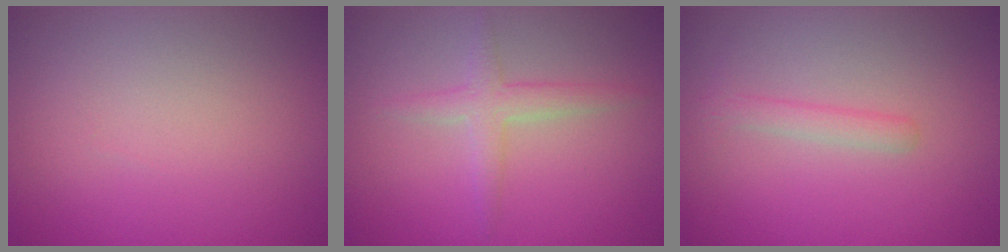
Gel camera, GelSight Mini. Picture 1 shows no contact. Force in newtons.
{"total": 2.2, "press": 2.2, "slide": 0.1}
{"total": 1.4, "press": 1.4, "slide": 0.1}